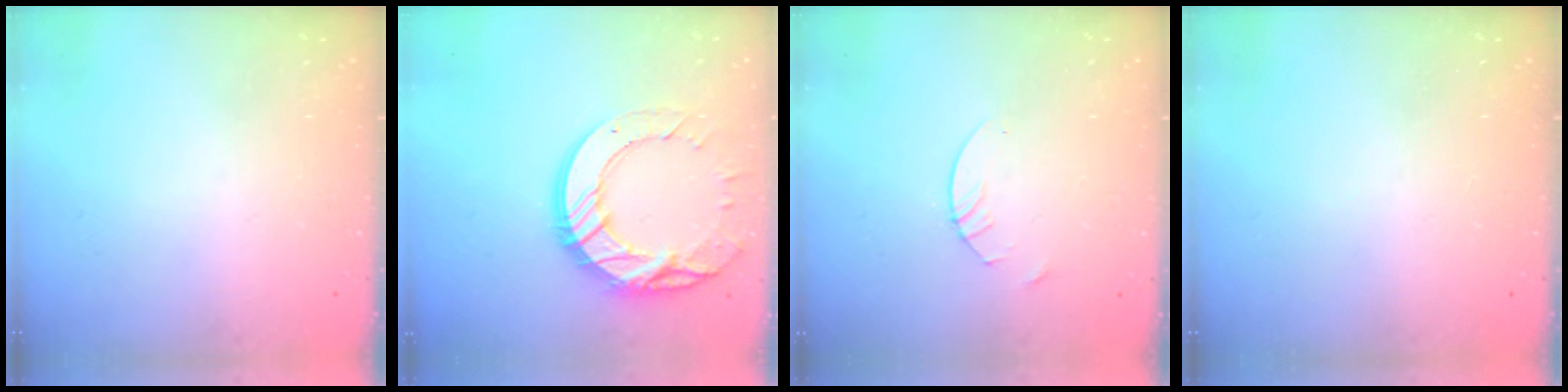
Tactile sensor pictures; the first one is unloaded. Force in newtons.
{"total": 18.4, "press": 18.3, "slide": 1.9}
{"total": 2.4, "press": 2.4, "slide": 0.1}
{"total": 0.0}